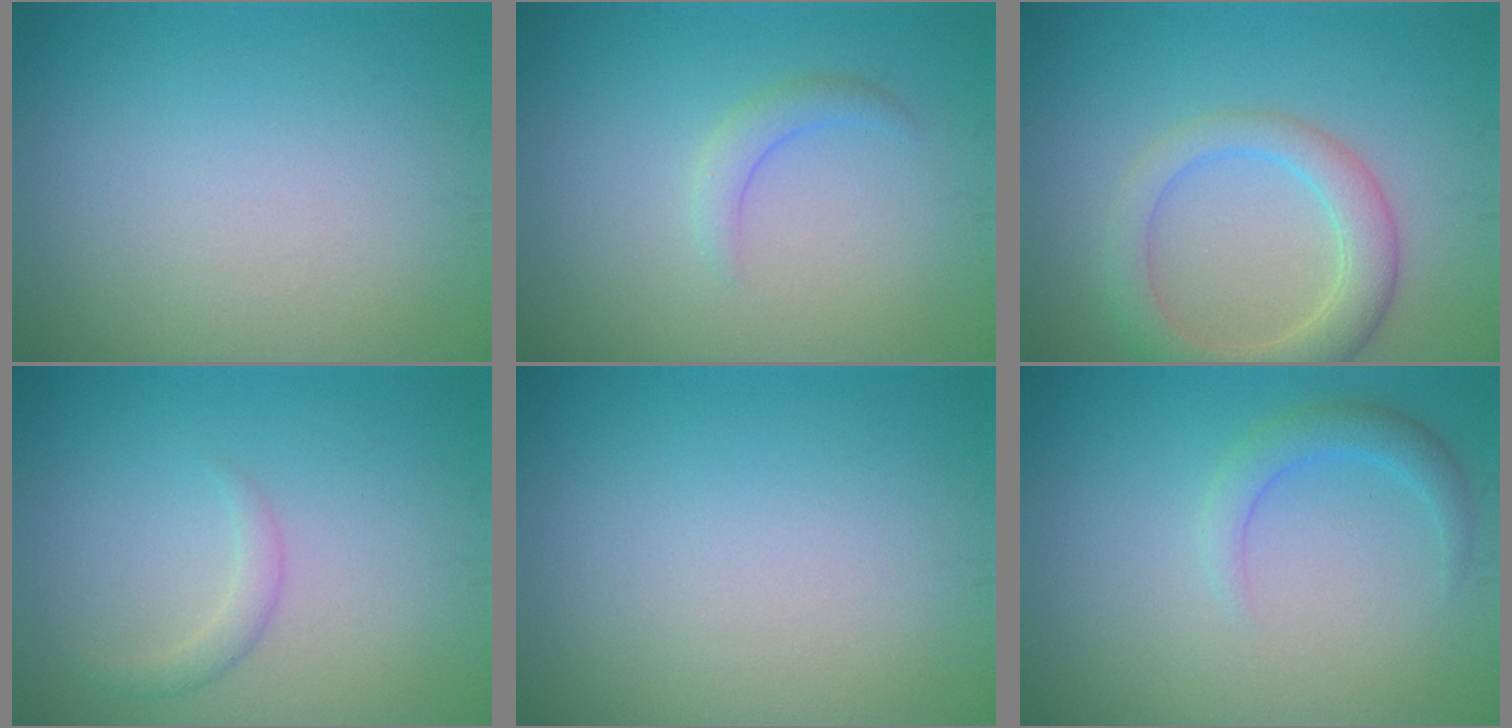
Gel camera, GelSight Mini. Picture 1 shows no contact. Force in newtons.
{"total": 1.5, "press": 1.5, "slide": 0.2}
{"total": 4.4, "press": 4.4, "slide": 0.4}
{"total": 1.3, "press": 1.3, "slide": 0.1}
{"total": 0.0}
{"total": 2.1, "press": 2.1, "slide": 0.1}